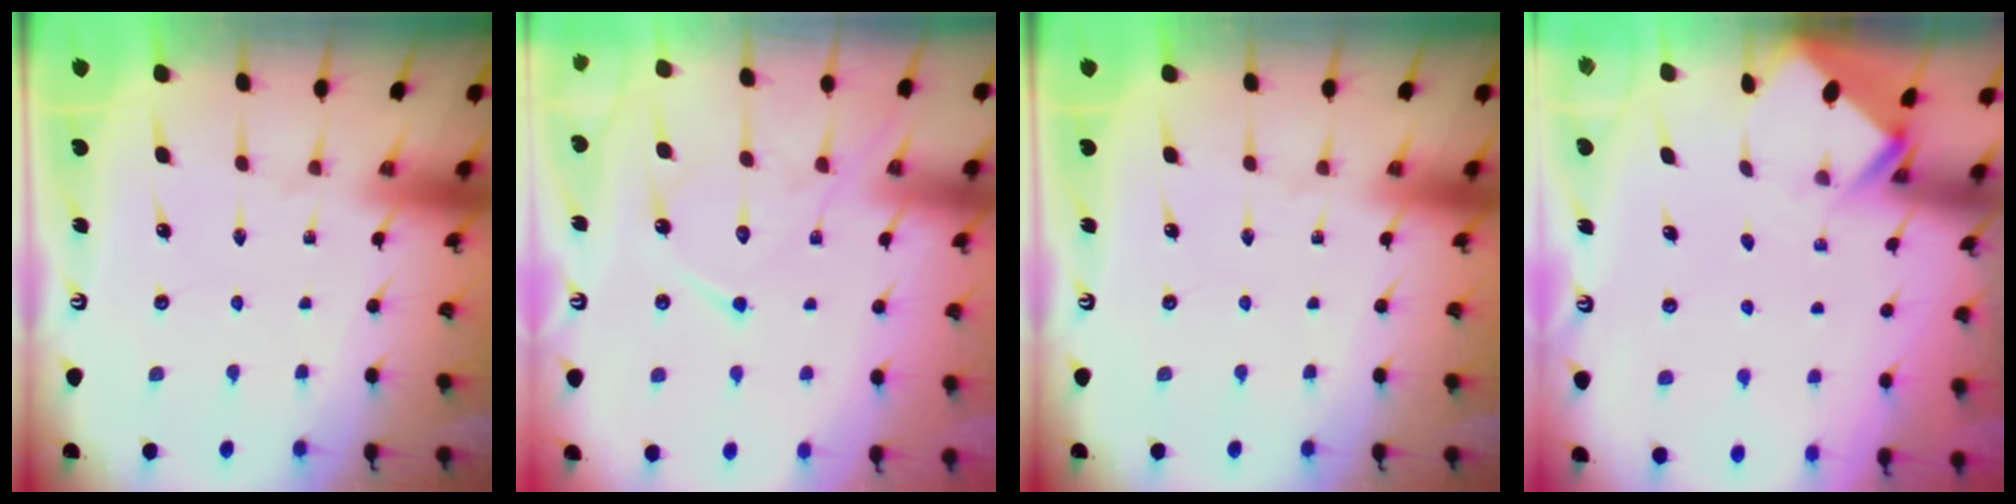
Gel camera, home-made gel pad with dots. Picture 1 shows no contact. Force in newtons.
{"total": 13.3, "press": 13.2, "slide": 0.7}
{"total": 0.0}
{"total": 2.7, "press": 2.7, "slide": 0.2}